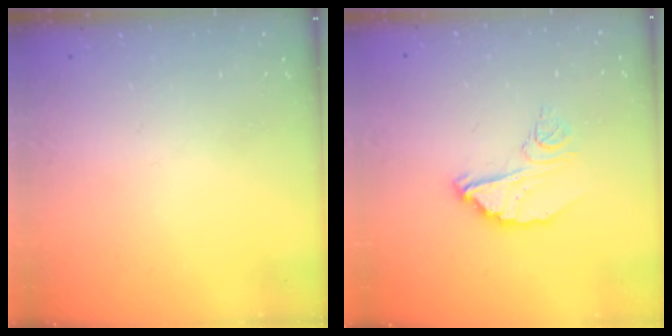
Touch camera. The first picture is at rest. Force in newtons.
{"total": 9.8, "press": 9.8, "slide": 0.8}